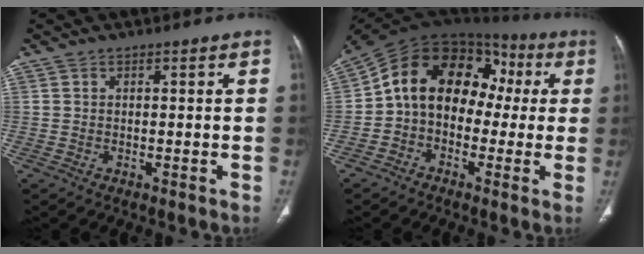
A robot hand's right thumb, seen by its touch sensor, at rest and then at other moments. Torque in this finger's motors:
{"motor_torque": [0.17, 0.75, 0.33, -0.09, 0.17]}